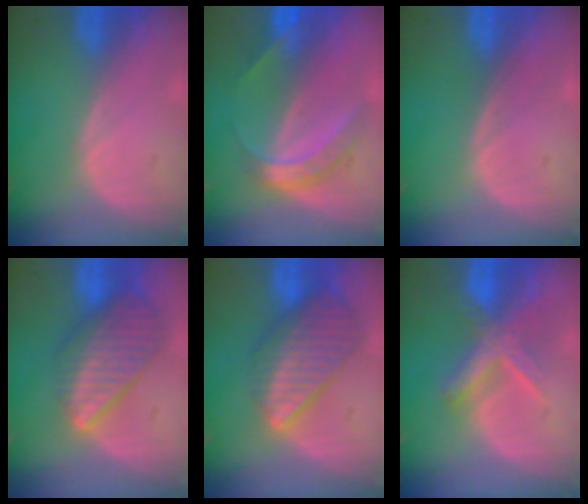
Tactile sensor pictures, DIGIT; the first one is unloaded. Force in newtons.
{"total": 6.2, "press": 5.3, "slide": 3.2}
{"total": 0.0}
{"total": 9.0, "press": 7.8, "slide": 4.4}
{"total": 9.0, "press": 7.8, "slide": 4.4}
{"total": 6.0, "press": 5.9, "slide": 1.1}